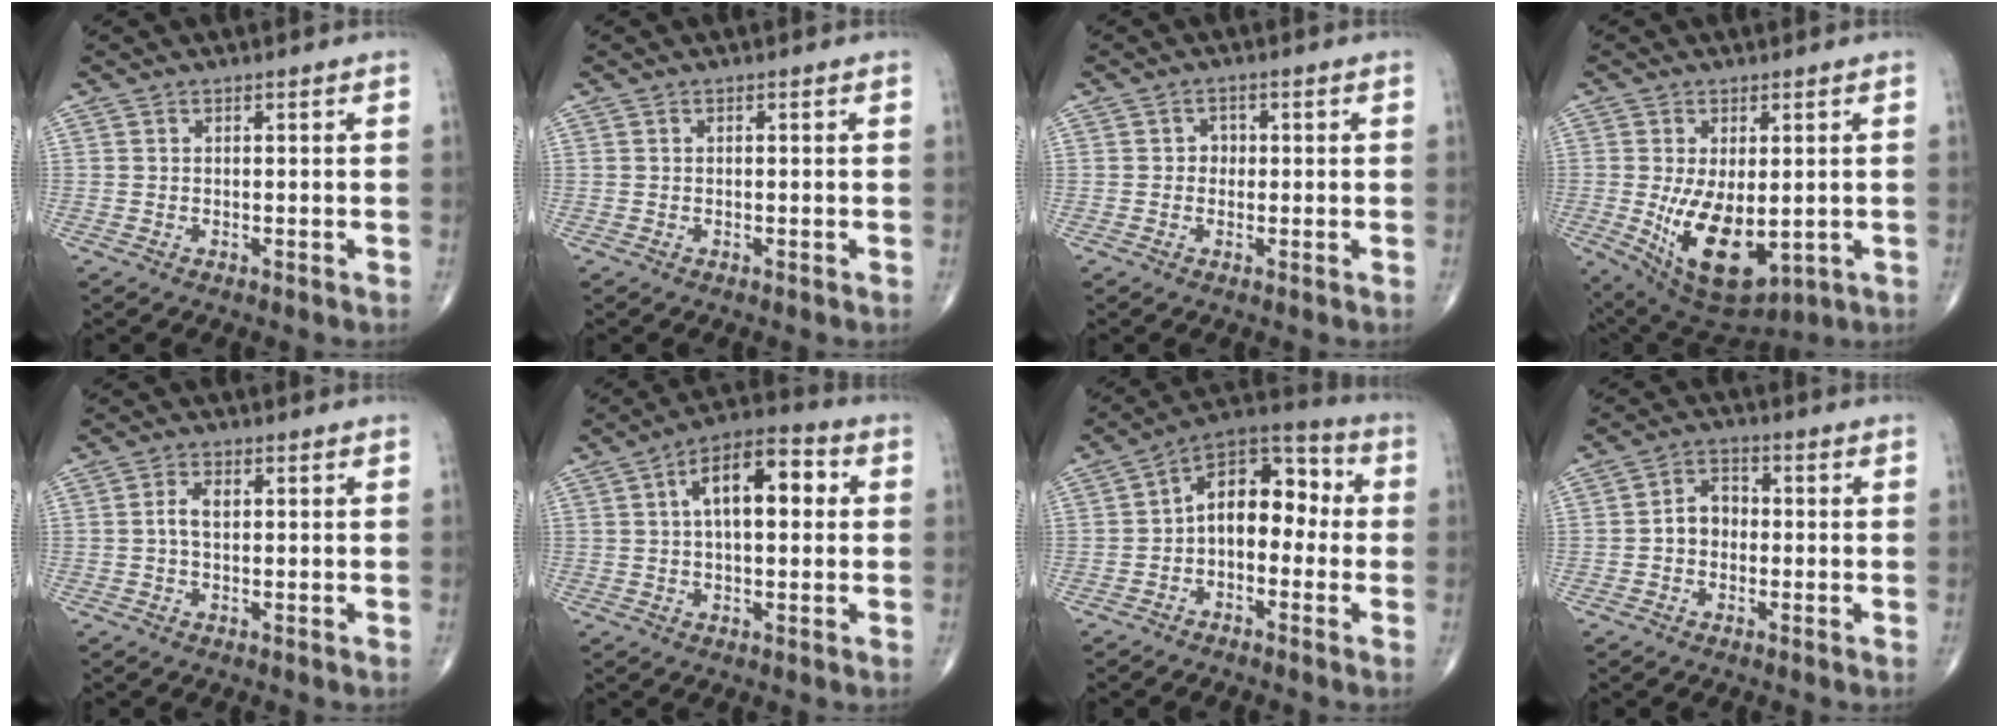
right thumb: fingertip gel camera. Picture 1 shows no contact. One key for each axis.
{"total": 0.0}
{"total": 1.8, "fx": 0.0, "fy": 1.6, "fz": 0.8, "tx": 0.004, "ty": 0.005, "tz": -0.007}
{"total": 13.6, "fx": -1.9, "fy": 7.1, "fz": 11.5, "tx": -0.190, "ty": -0.022, "tz": -0.004}
{"total": 2.7, "fx": 0.2, "fy": 1.5, "fz": 2.2, "tx": -0.047, "ty": 0.008, "tz": 0.002}
{"total": 12.4, "fx": 2.5, "fy": 6.0, "fz": 10.5, "tx": -0.156, "ty": 0.027, "tz": 0.031}
{"total": 12.4, "fx": -0.7, "fy": 7.9, "fz": 9.5, "tx": -0.110, "ty": 0.047, "tz": -0.030}
{"total": 5.0, "fx": -0.6, "fy": 3.9, "fz": 3.1, "tx": -0.034, "ty": 0.022, "tz": -0.021}